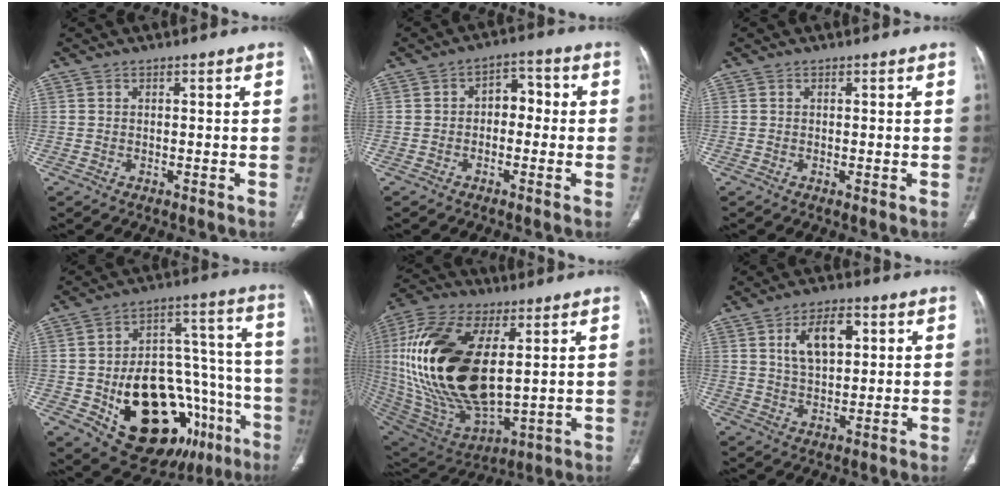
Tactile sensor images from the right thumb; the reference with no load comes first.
{"total": 5.3, "force": [-0.5, 3.7, 3.8], "torque": [-0.029, 0.026, -0.019]}
{"total": 0.6, "force": [-0.2, 0.1, 0.5], "torque": [-0.012, -0.005, -0.003]}
{"total": 28.3, "force": [-11.3, 15.7, 20.6], "torque": [-0.238, 0.068, -0.147]}
{"total": 29.1, "force": [4.6, 14.6, 24.8], "torque": [-0.510, -0.022, 0.093]}
{"total": 9.0, "force": [2.9, 4.9, 7.0], "torque": [-0.103, -0.002, 0.052]}